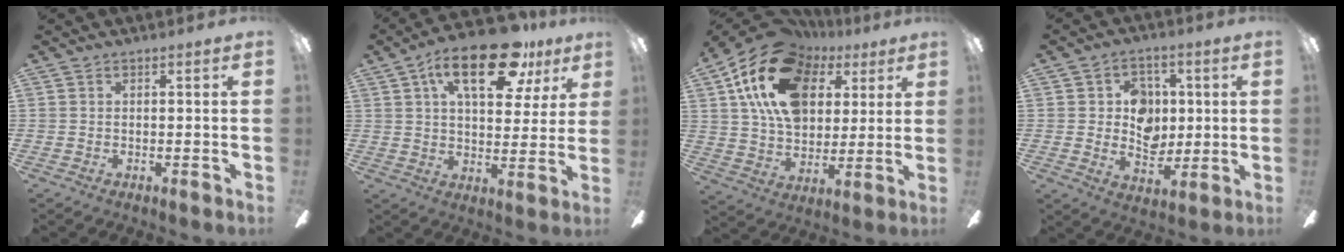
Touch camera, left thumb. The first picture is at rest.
{"total": 19.7, "force": [10.4, 8.6, 14.3], "torque": [-0.217, -0.027, 0.165]}
{"total": 21.7, "force": [9.1, 14.6, 13.2], "torque": [-0.249, -0.019, 0.167]}
{"total": 9.1, "force": [1.5, 7.7, 4.6], "torque": [-0.062, 0.004, 0.032]}